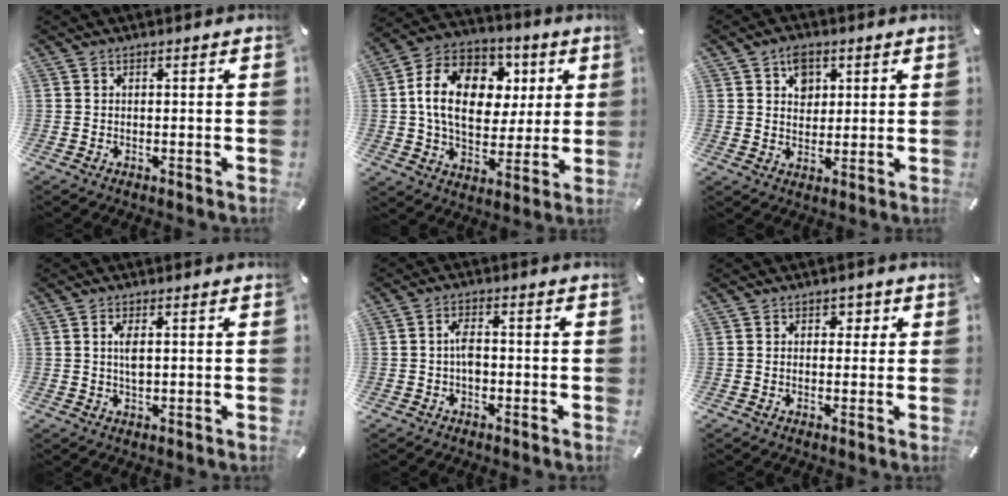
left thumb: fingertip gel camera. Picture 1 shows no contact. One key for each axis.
{"total": 18.6, "fx": 3.3, "fy": 13.7, "fz": 12.1, "tx": -0.213, "ty": 0.008, "tz": 0.060}
{"total": 5.7, "fx": 2.3, "fy": 4.7, "fz": 2.3, "tx": -0.026, "ty": -0.002, "tz": 0.038}
{"total": 3.3, "fx": 0.5, "fy": 1.2, "fz": 3.0, "tx": -0.071, "ty": 0.002, "tz": 0.005}
{"total": 3.8, "fx": -0.7, "fy": 2.1, "fz": 3.1, "tx": -0.065, "ty": 0.006, "tz": -0.014}
{"total": 2.3, "fx": 0.7, "fy": 1.9, "fz": 1.0, "tx": 0.000, "ty": -0.002, "tz": 0.002}